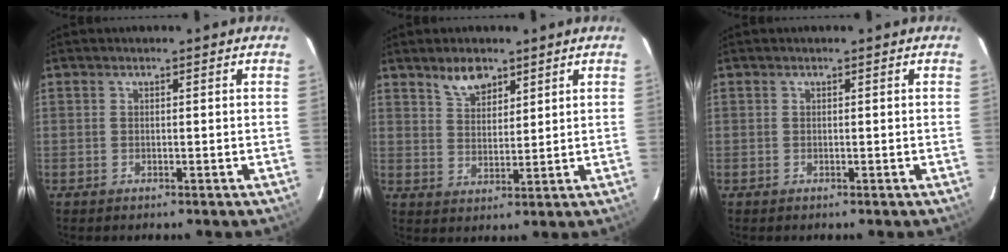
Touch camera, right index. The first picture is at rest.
{"total": 5.5, "force": [4.0, 2.6, 2.7], "torque": [-0.042, 0.003, 0.076]}
{"total": 0.0}